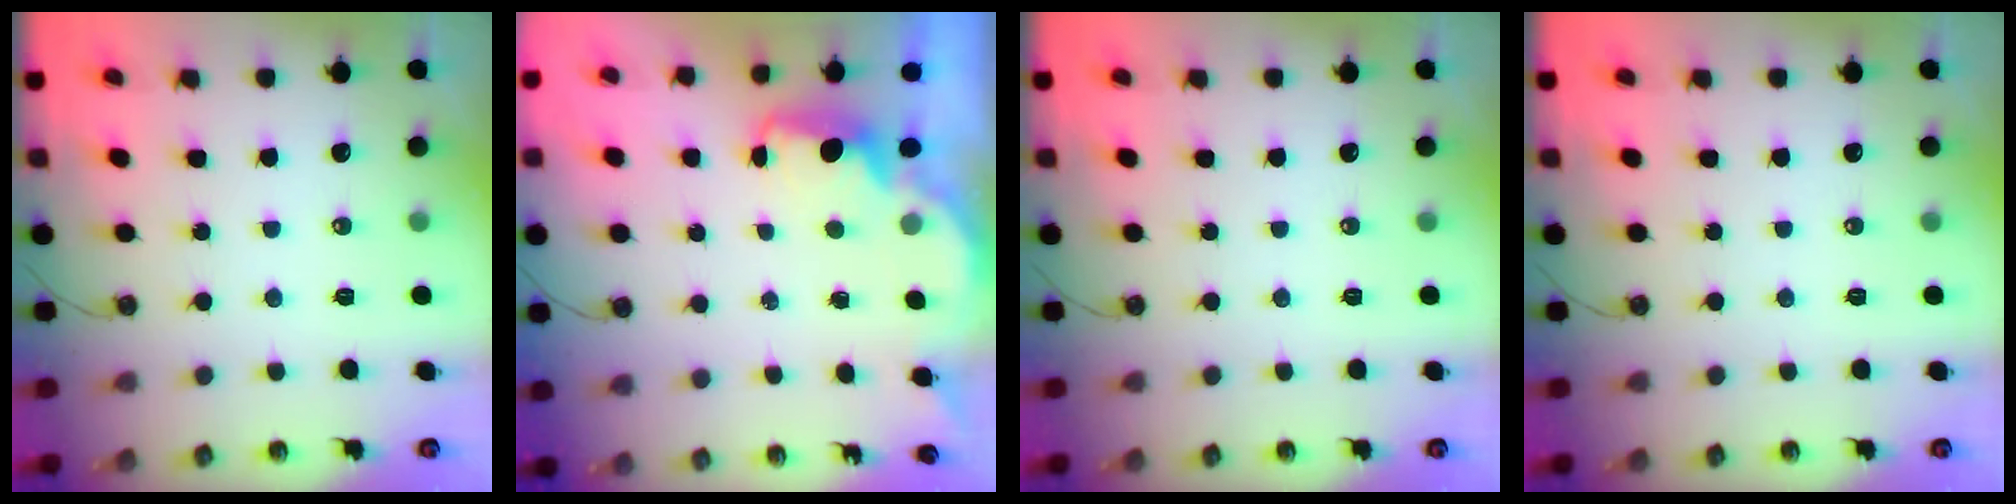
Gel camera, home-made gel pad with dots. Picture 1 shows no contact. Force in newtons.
{"total": 1.8, "press": 1.7, "slide": 0.7}
{"total": 0.0}
{"total": 0.0}